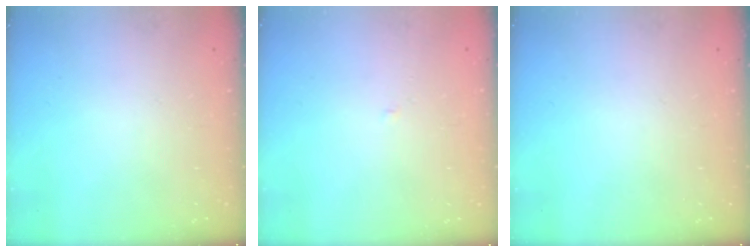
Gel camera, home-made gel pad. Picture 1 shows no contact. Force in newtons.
{"total": 1.9, "press": 1.9, "slide": 0.3}
{"total": 0.0}